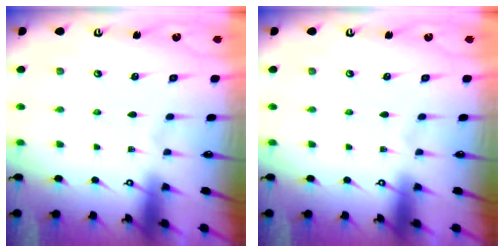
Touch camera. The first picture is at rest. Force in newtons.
{"total": 0.0}